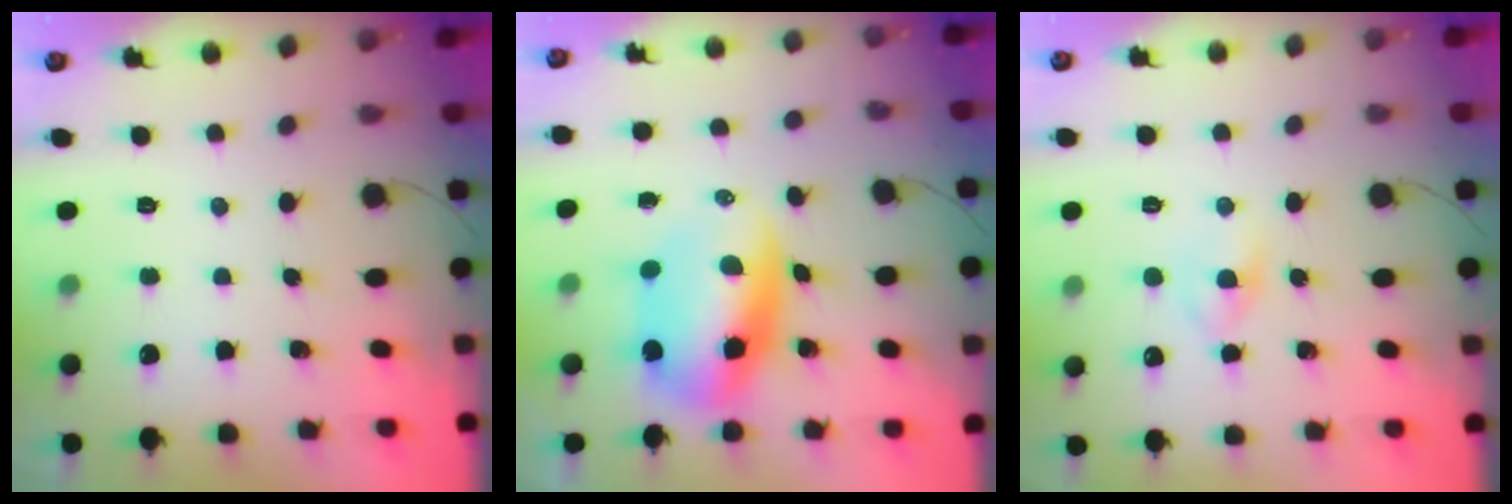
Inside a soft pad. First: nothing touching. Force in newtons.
{"total": 11.0, "press": 10.6, "slide": 2.7}
{"total": 3.1, "press": 2.8, "slide": 1.2}